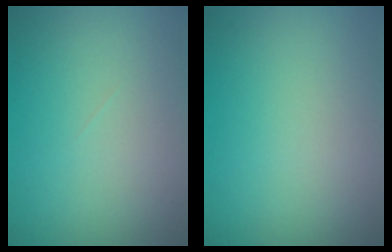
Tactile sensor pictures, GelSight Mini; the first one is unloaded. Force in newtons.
{"total": 0.0}